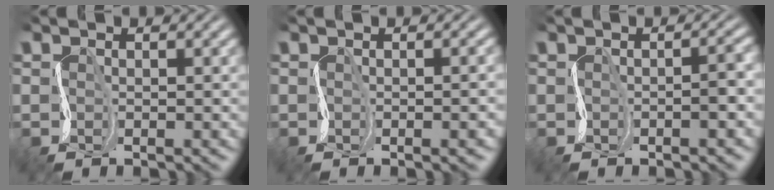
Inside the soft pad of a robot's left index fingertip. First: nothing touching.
{"total": 4.3, "force": [-0.7, 1.9, 3.8], "torque": [-0.020, 0.006, 0.000]}
{"total": 2.5, "force": [-0.6, 0.7, 2.3], "torque": [-0.018, 0.013, -0.010]}